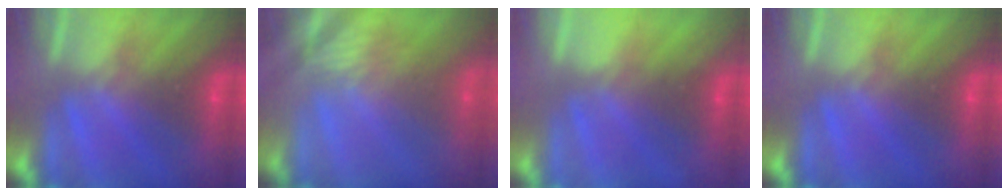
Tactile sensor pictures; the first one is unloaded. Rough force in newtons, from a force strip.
{"total": 2.3}
{"total": 2.3}
{"total": 0.0}